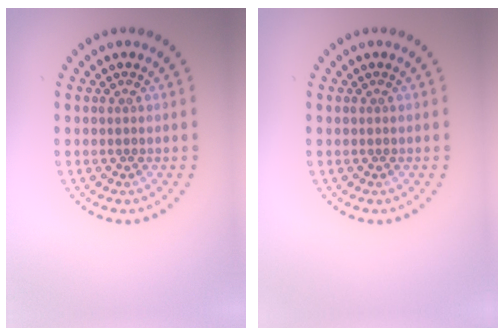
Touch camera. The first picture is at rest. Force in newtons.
{"total": 0.0}